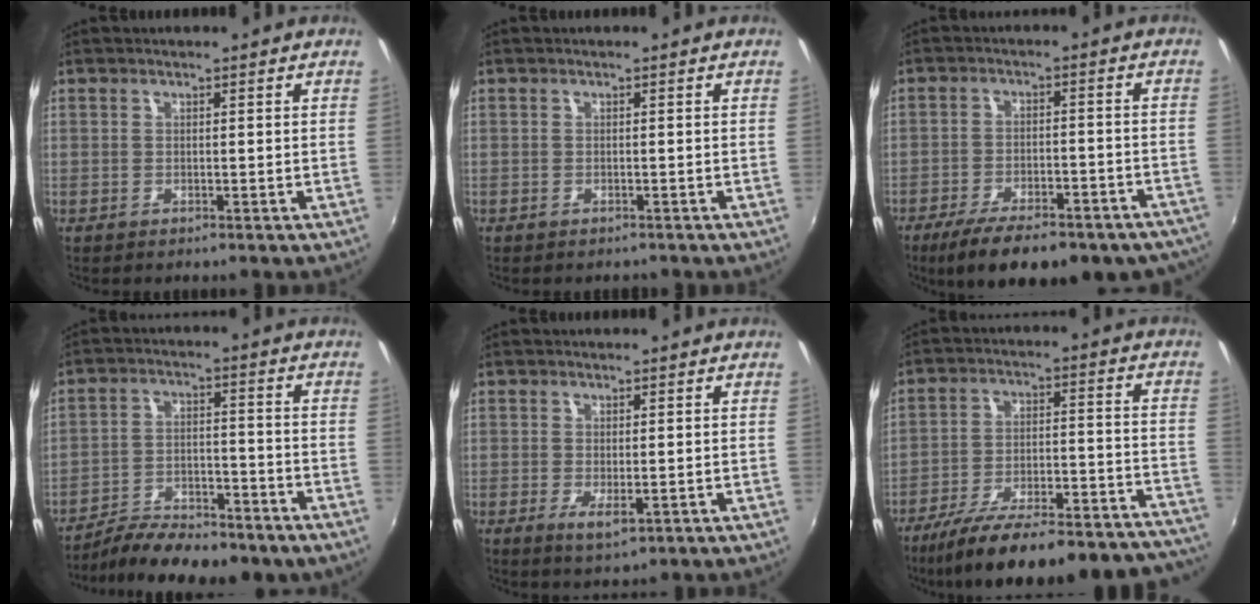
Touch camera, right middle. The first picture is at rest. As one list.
[{"total": 0.9, "force": [-0.7, 0.5, 0.1], "torque": [-0.007, -0.002, -0.009]}, {"total": 20.9, "force": [-16.0, 7.5, 11.1], "torque": [-0.198, -0.029, -0.210]}, {"total": 15.2, "force": [-12.5, 4.5, 7.4], "torque": [-0.147, -0.025, -0.189]}, {"total": 3.2, "force": [-0.8, 1.0, 2.9], "torque": [-0.051, -0.012, -0.008]}, {"total": 31.4, "force": [-27.7, 5.9, 13.4], "torque": [-0.194, -0.030, -0.372]}]